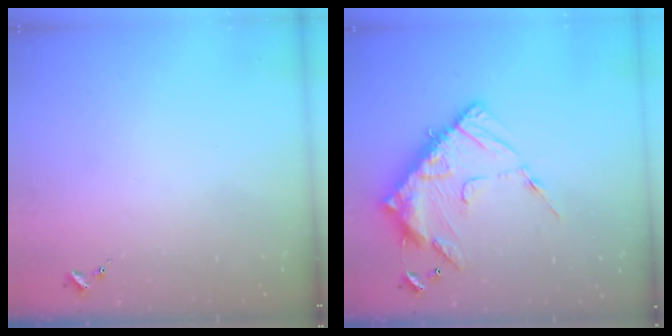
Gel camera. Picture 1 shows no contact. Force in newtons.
{"total": 16.0, "press": 15.9, "slide": 1.5}